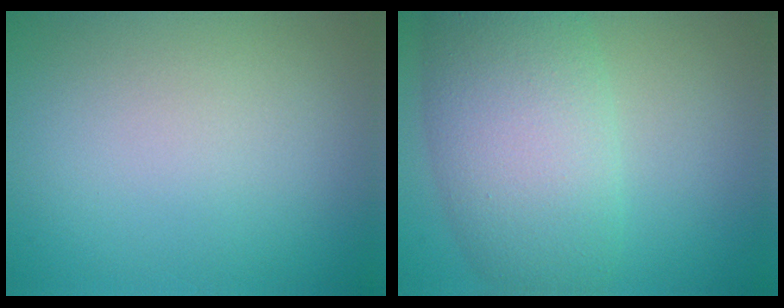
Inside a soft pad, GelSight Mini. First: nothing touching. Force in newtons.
{"total": 8.8, "press": 8.8, "slide": 0.5}